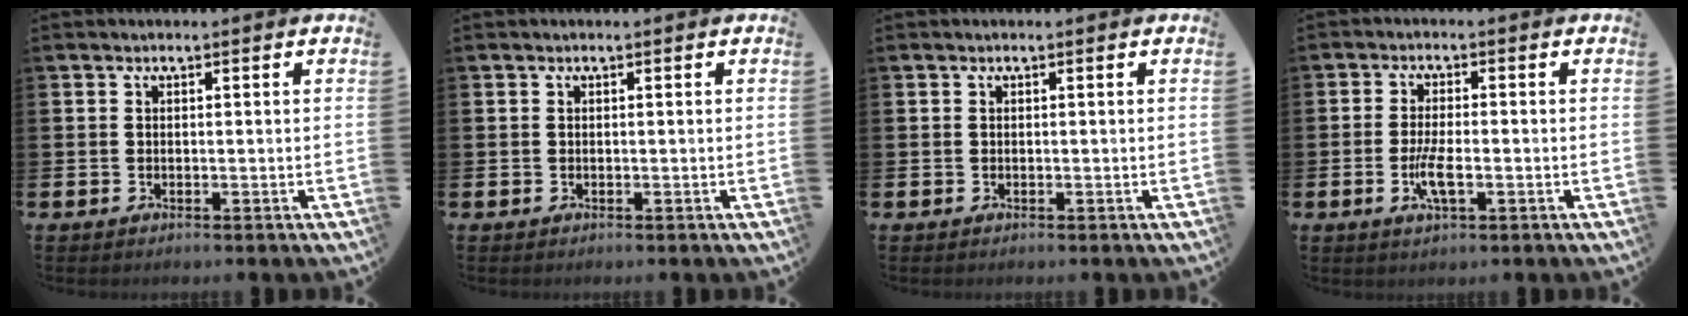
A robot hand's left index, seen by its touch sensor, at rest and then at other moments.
{"total": 0.0}
{"total": 0.0}
{"total": 3.9, "force": [-1.1, 1.1, 3.6], "torque": [-0.066, -0.002, -0.021]}